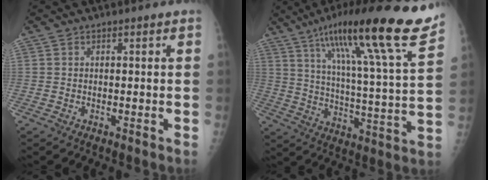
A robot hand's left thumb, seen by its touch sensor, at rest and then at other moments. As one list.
[{"total": 25.0, "force": [17.0, 2.0, 18.2], "torque": [-0.268, -0.060, 0.261]}]